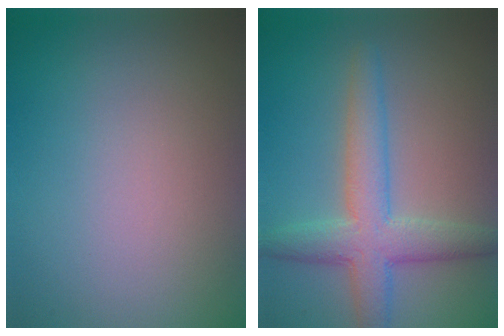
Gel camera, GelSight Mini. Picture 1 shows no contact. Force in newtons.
{"total": 4.9, "press": 4.9, "slide": 0.1}